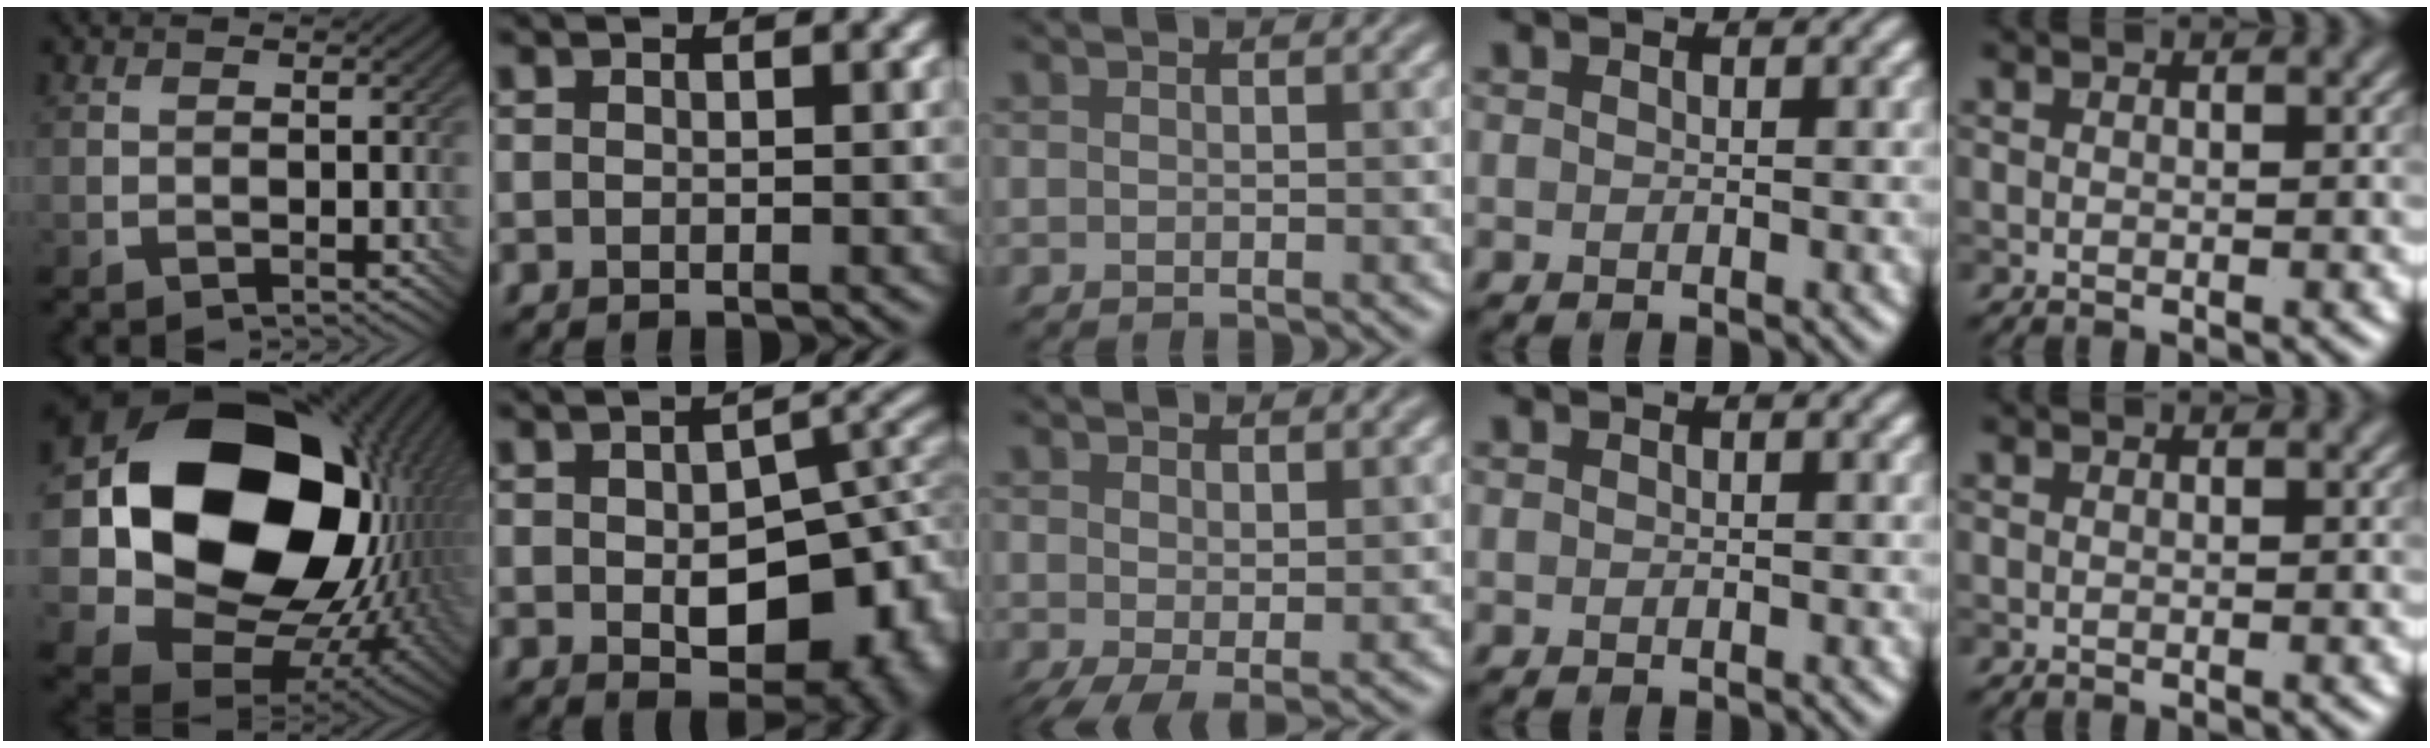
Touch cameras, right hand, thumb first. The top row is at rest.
{"thumb": {"total": 22.4, "force": [3.5, 17.3, 13.8], "torque": [-0.307, -0.037, 0.104]}, "index": {"total": 11.7, "force": [-2.3, 7.0, 9.0], "torque": [-0.115, -0.023, -0.018]}, "middle": {"total": 2.8, "force": [0.3, 1.2, 2.5], "torque": [-0.054, -0.005, 0.009]}}